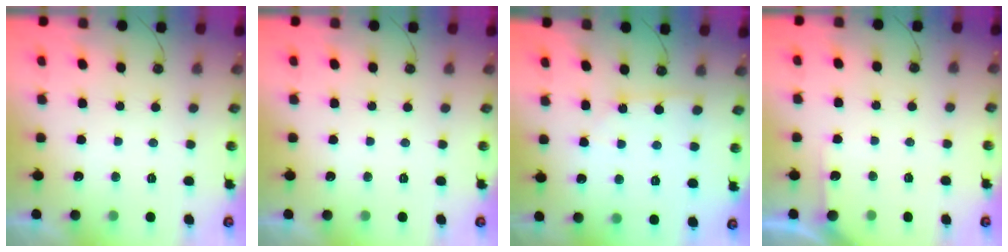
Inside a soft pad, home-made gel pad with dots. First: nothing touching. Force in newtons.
{"total": 0.0}
{"total": 2.6, "press": 2.6, "slide": 0.3}
{"total": 3.1, "press": 3.1, "slide": 0.4}